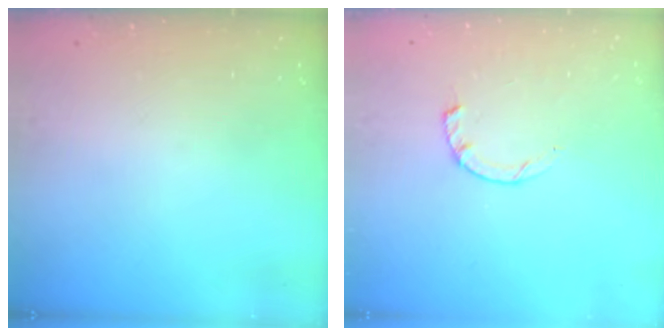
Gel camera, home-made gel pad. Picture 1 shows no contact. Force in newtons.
{"total": 2.3, "press": 2.3, "slide": 0.4}